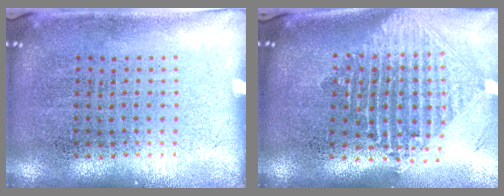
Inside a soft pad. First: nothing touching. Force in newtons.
{"total": 2.4, "press": 1.9, "slide": 1.5}